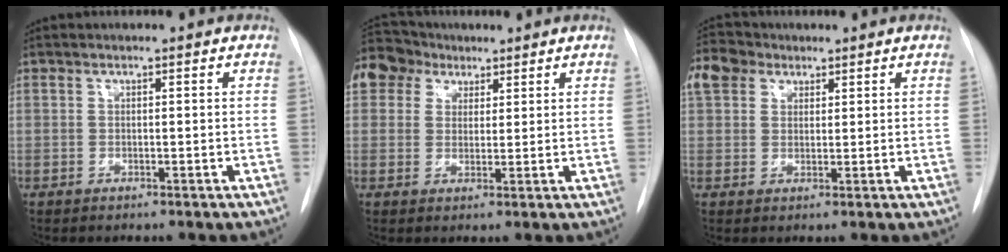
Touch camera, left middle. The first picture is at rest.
{"total": 10.4, "force": [6.6, 7.6, 2.8], "torque": [-0.072, 0.049, 0.127]}
{"total": 6.8, "force": [4.1, 4.8, 2.5], "torque": [-0.063, 0.031, 0.082]}